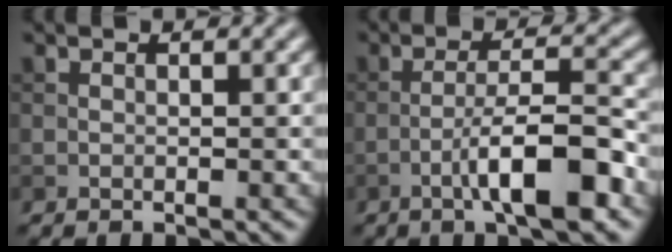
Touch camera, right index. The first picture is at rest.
{"total": 6.8, "force": [-3.0, 1.3, 6.0], "torque": [-0.098, 0.013, -0.051]}